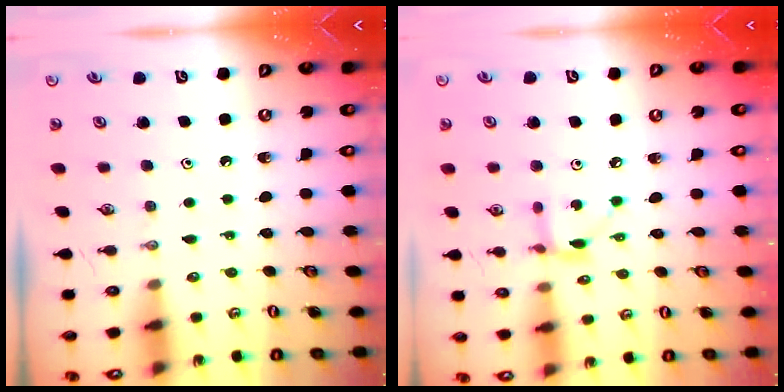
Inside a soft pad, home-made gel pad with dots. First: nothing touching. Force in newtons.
{"total": 4.8, "press": 4.8, "slide": 0.1}